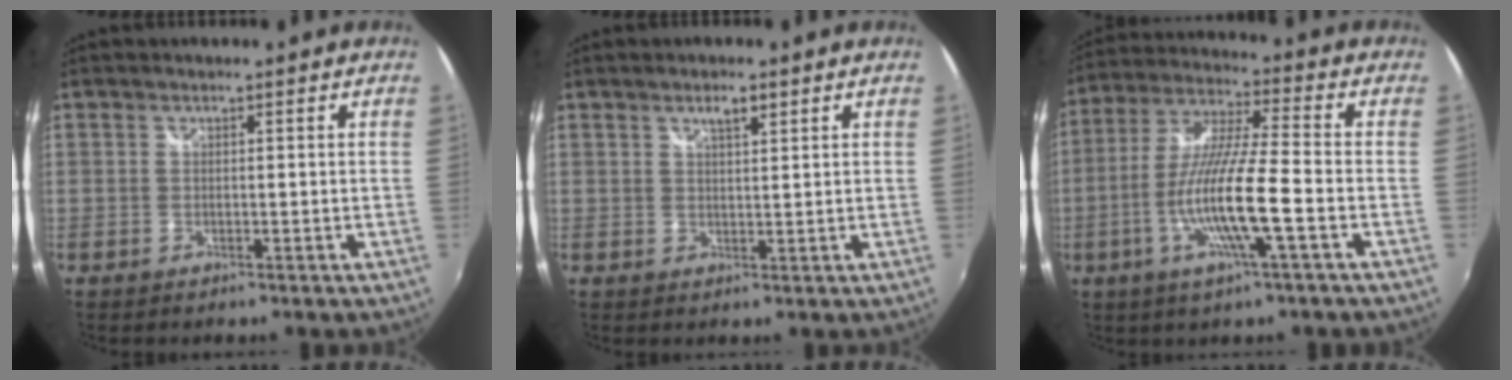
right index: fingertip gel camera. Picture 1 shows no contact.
{"total": 2.7, "force": [1.7, 0.8, 2.0], "torque": [-0.030, 0.005, 0.029]}
{"total": 14.2, "force": [-4.7, 0.7, 13.4], "torque": [-0.263, -0.009, -0.090]}